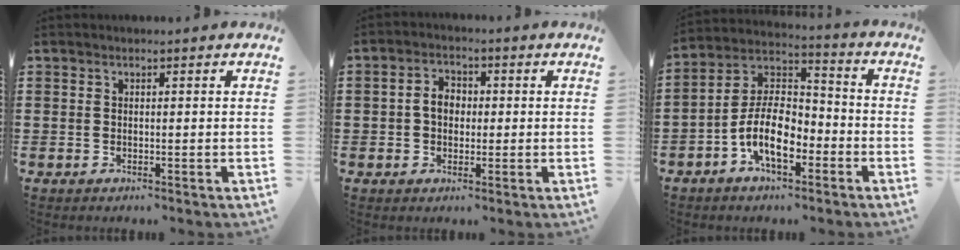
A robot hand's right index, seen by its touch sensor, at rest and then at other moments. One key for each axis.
{"total": 3.5, "fx": -0.1, "fy": 2.5, "fz": 2.4, "tx": -0.052, "ty": 0.010, "tz": -0.004}
{"total": 9.6, "fx": -4.3, "fy": 4.7, "fz": 7.2, "tx": -0.164, "ty": 0.004, "tz": -0.083}